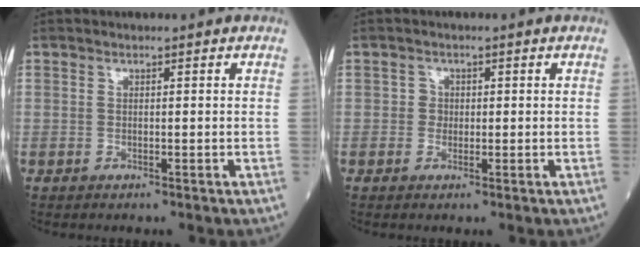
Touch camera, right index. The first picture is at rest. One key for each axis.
{"total": 1.3, "fx": -0.1, "fy": 1.3, "fz": 0.3, "tx": 0.002, "ty": 0.004, "tz": -0.003}